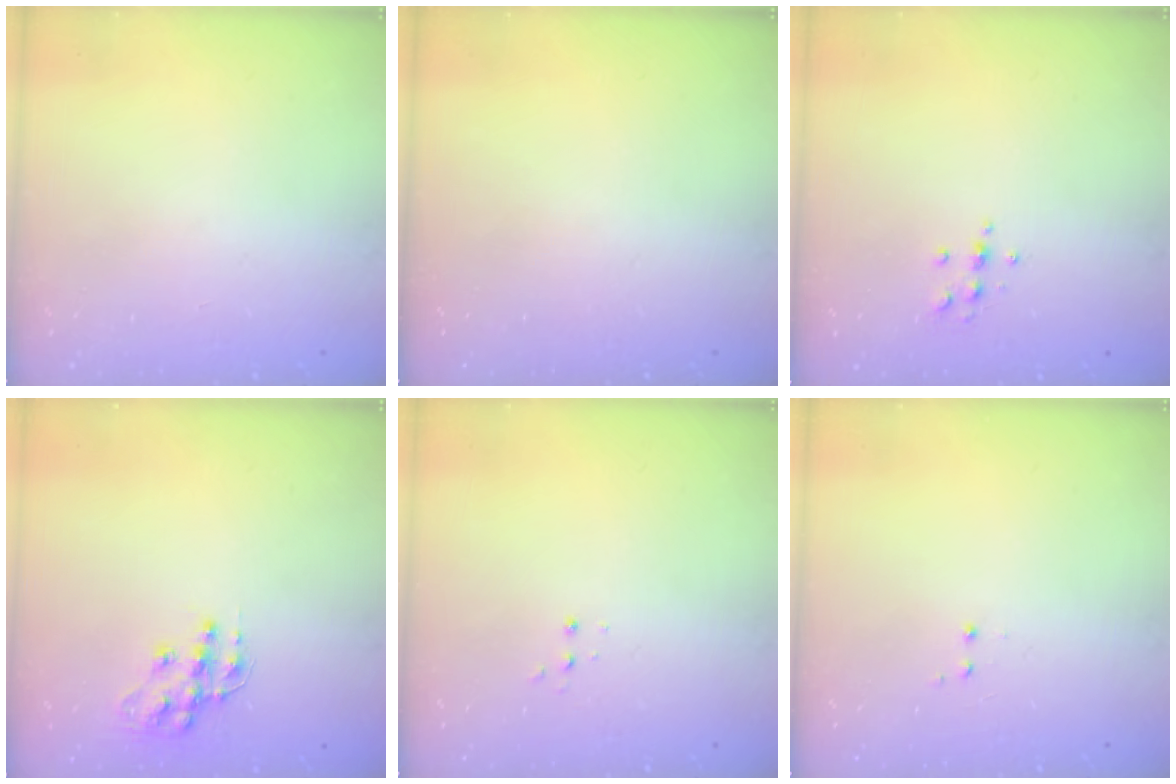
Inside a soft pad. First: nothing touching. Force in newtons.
{"total": 0.0}
{"total": 5.4, "press": 5.2, "slide": 1.4}
{"total": 11.6, "press": 11.5, "slide": 0.8}
{"total": 2.8, "press": 2.8, "slide": 0.5}
{"total": 1.2, "press": 1.0, "slide": 0.6}